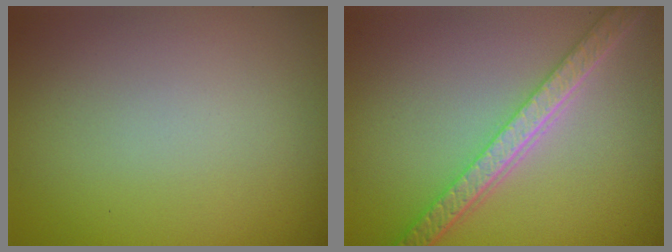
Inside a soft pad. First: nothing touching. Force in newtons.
{"total": 5.5, "press": 4.3, "slide": 3.4}